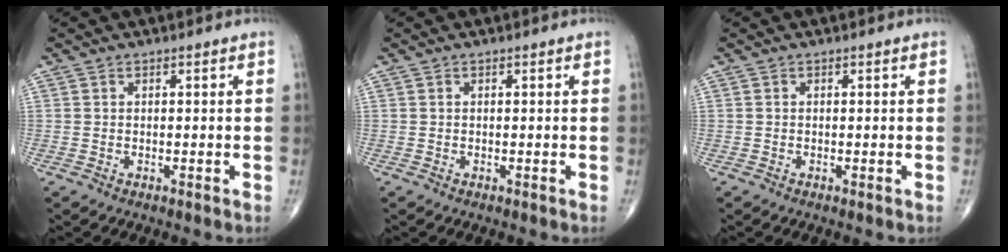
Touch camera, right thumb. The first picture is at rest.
{"total": 0.0}
{"total": 0.0}